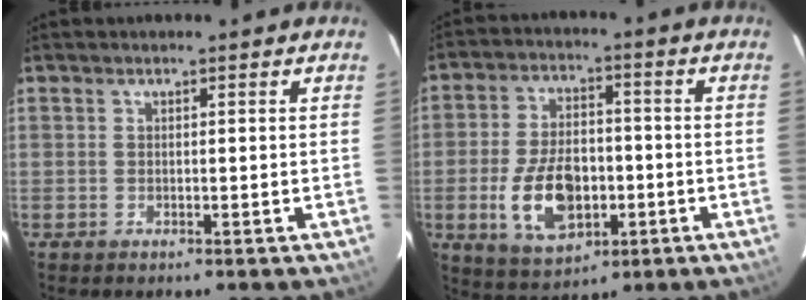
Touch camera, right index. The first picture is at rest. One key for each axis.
{"total": 13.7, "fx": -3.5, "fy": 8.1, "fz": 10.5, "tx": -0.210, "ty": 0.001, "tz": -0.047}